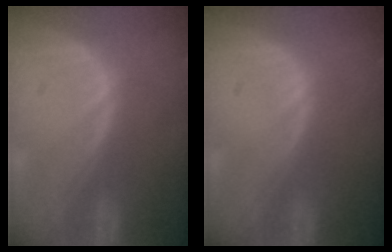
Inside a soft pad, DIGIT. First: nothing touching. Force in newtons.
{"total": 0.0}